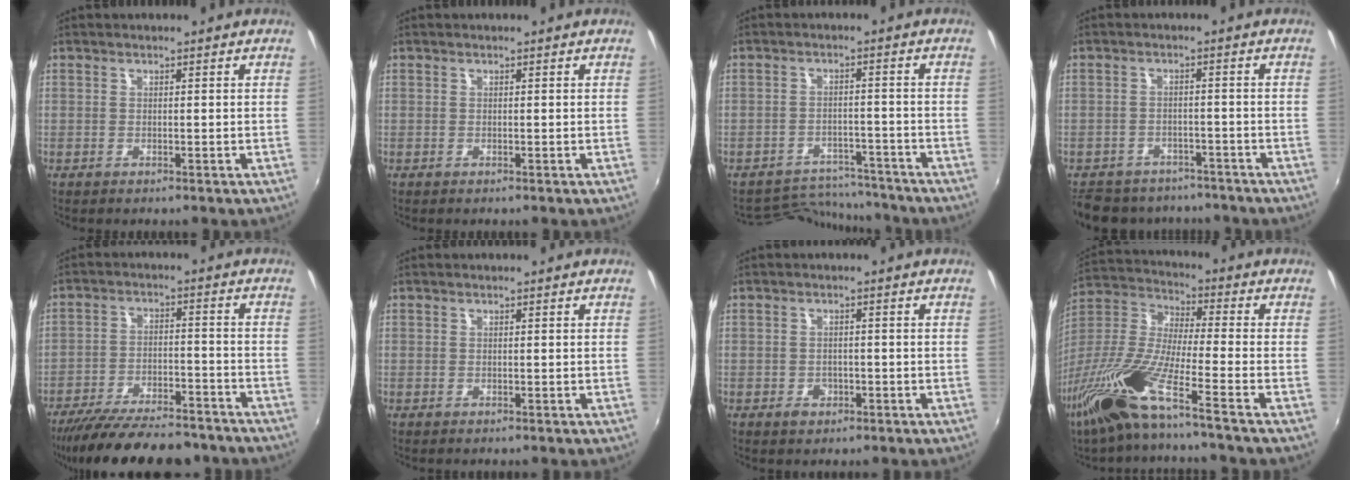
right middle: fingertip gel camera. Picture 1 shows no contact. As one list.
[{"total": 0.0}, {"total": 10.8, "force": [-10.3, 3.1, 1.5], "torque": [-0.044, 0.022, -0.144]}, {"total": 14.3, "force": [-11.8, 6.6, 4.6], "torque": [-0.118, 0.009, -0.164]}, {"total": 19.7, "force": [-16.8, 5.5, 8.9], "torque": [-0.176, -0.021, -0.242]}, {"total": 0.0}, {"total": 2.4, "force": [-1.3, 1.9, 1.0], "torque": [-0.018, -0.002, -0.018]}, {"total": 16.3, "force": [-10.9, 0.3, 12.0], "torque": [-0.248, -0.029, -0.220]}]